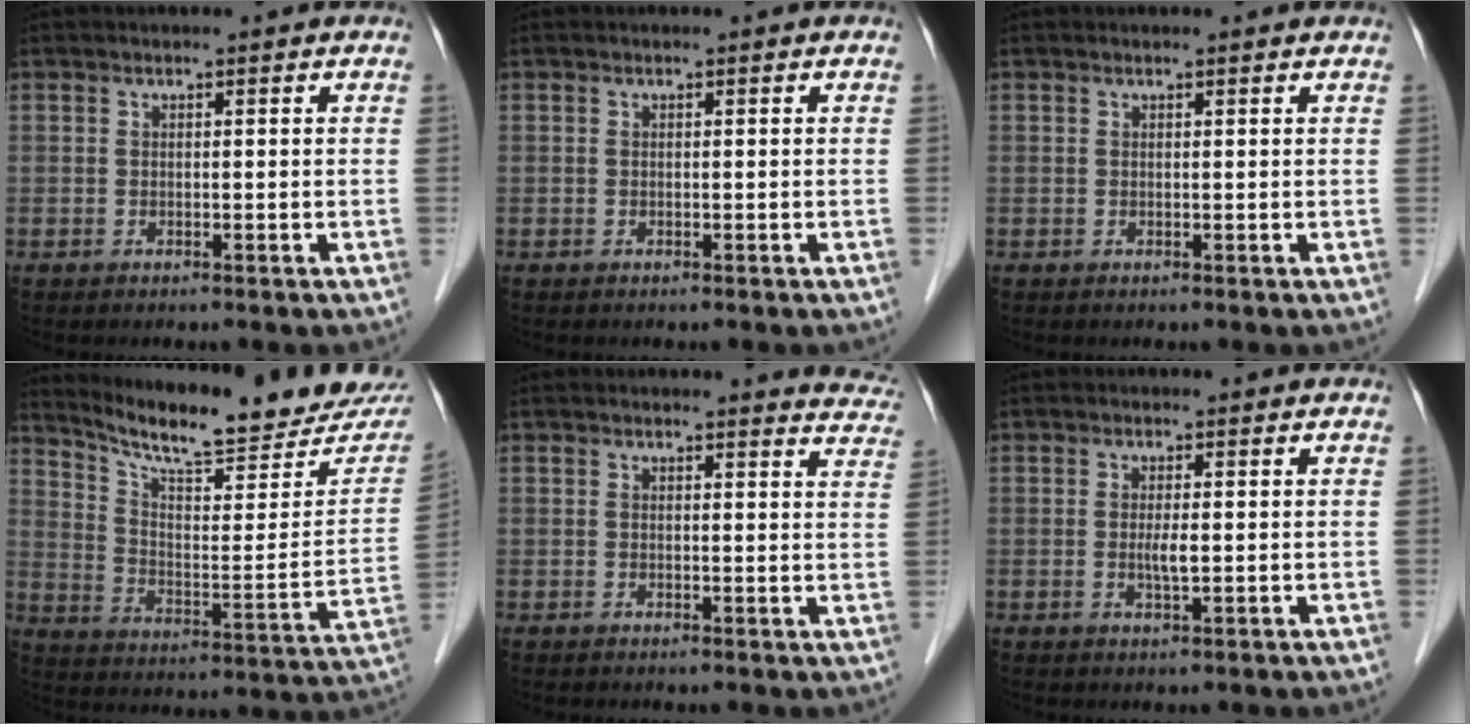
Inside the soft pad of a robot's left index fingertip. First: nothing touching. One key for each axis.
{"total": 0.0}
{"total": 1.1, "fx": 1.0, "fy": 0.1, "fz": 0.3, "tx": -0.014, "ty": 0.006, "tz": 0.012}
{"total": 20.7, "fx": 19.0, "fy": 2.3, "fz": 7.9, "tx": -0.127, "ty": -0.062, "tz": 0.263}
{"total": 7.7, "fx": 7.6, "fy": 1.4, "fz": 0.6, "tx": 0.027, "ty": -0.026, "tz": 0.045}
{"total": 1.9, "fx": 0.0, "fy": 0.3, "fz": 1.9, "tx": -0.042, "ty": -0.003, "tz": 0.000}